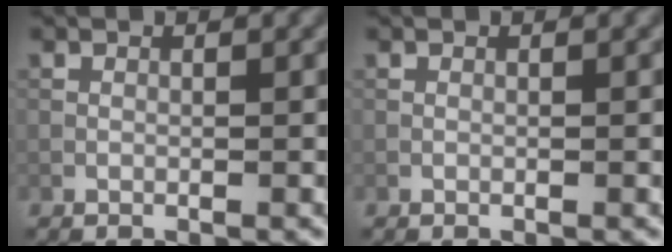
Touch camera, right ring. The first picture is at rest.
{"total": 0.0}